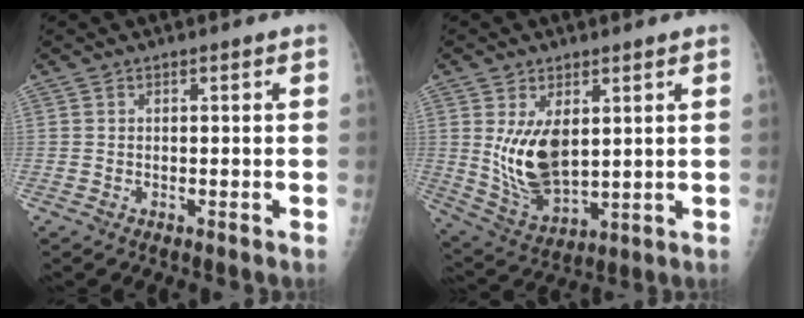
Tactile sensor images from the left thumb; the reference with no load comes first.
{"total": 11.4, "force": [2.6, 6.4, 9.1], "torque": [-0.151, -0.027, 0.068]}